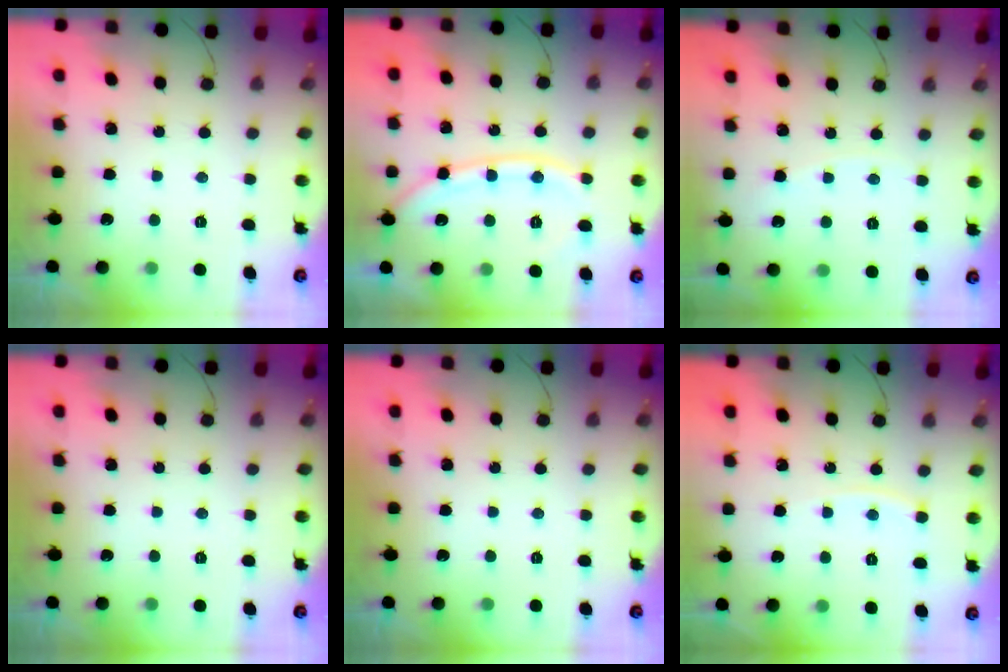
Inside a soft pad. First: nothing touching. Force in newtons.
{"total": 12.0, "press": 11.9, "slide": 1.4}
{"total": 2.6, "press": 2.6, "slide": 0.2}
{"total": 0.0}
{"total": 0.0}
{"total": 3.0, "press": 3.0, "slide": 0.4}